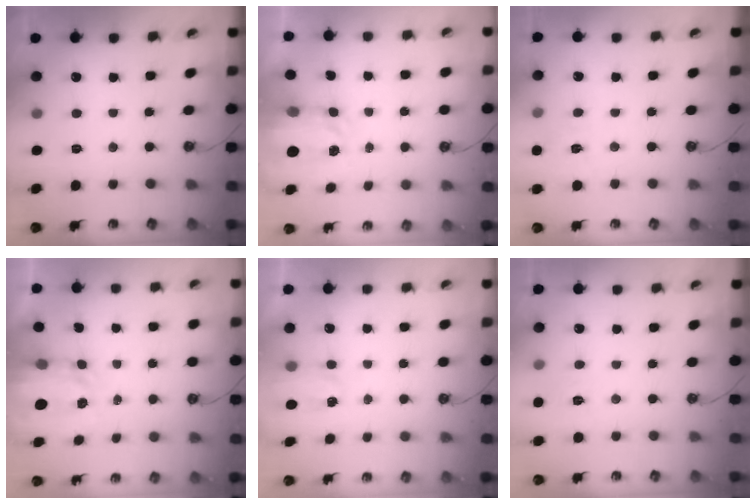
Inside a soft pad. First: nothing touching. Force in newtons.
{"total": 3.9, "press": 3.8, "slide": 0.6}
{"total": 5.7, "press": 5.7, "slide": 0.6}
{"total": 3.9, "press": 3.9, "slide": 0.4}
{"total": 2.9, "press": 2.9, "slide": 0.4}
{"total": 6.7, "press": 6.7, "slide": 0.7}